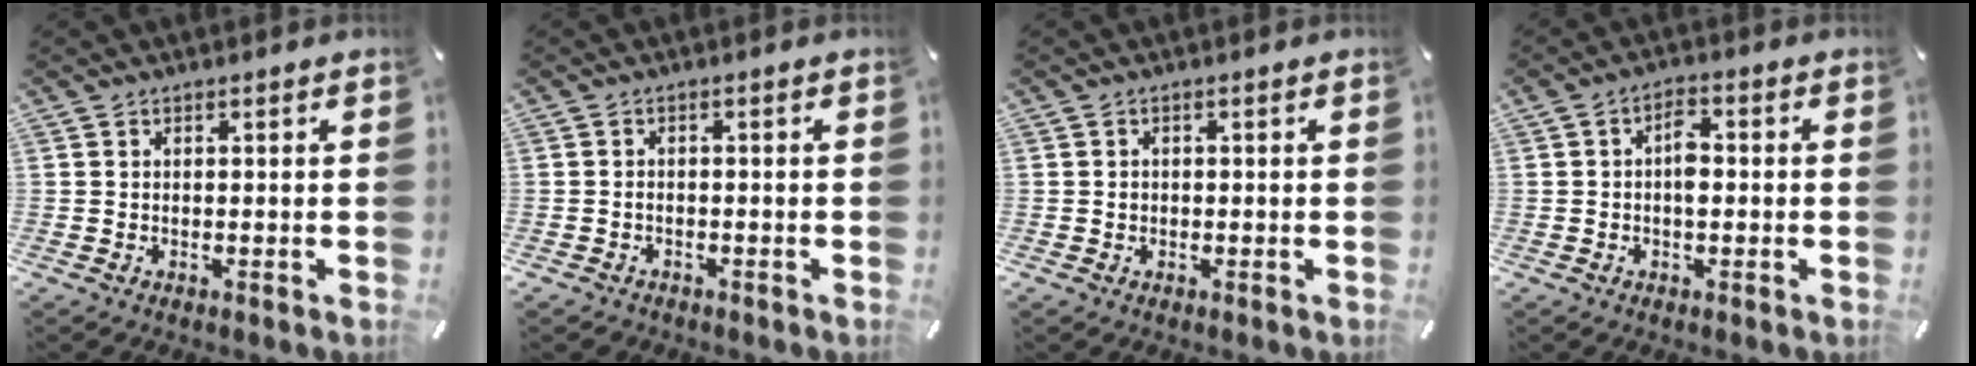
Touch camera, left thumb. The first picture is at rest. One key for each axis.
{"total": 1.4, "fx": -0.8, "fy": 1.0, "fz": 0.6, "tx": -0.014, "ty": 0.005, "tz": -0.018}
{"total": 1.0, "fx": -0.2, "fy": 0.9, "fz": 0.4, "tx": -0.007, "ty": 0.005, "tz": -0.006}
{"total": 4.2, "fx": -0.3, "fy": 2.3, "fz": 3.5, "tx": -0.060, "ty": 0.007, "tz": -0.007}